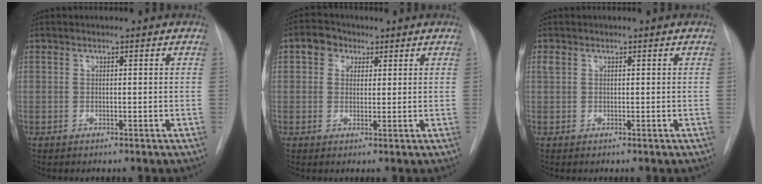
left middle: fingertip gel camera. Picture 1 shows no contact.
{"total": 3.6, "force": [1.6, 2.9, 1.4], "torque": [-0.022, 0.013, 0.025]}
{"total": 0.8, "force": [0.4, 0.5, 0.3], "torque": [-0.011, 0.012, 0.010]}